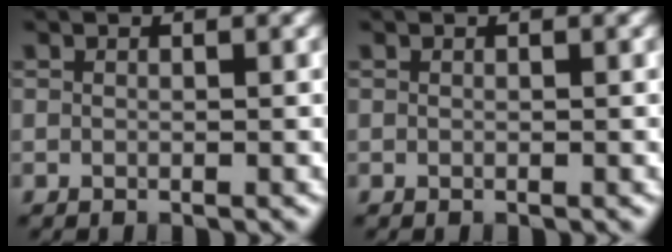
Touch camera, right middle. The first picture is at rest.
{"total": 0.0}